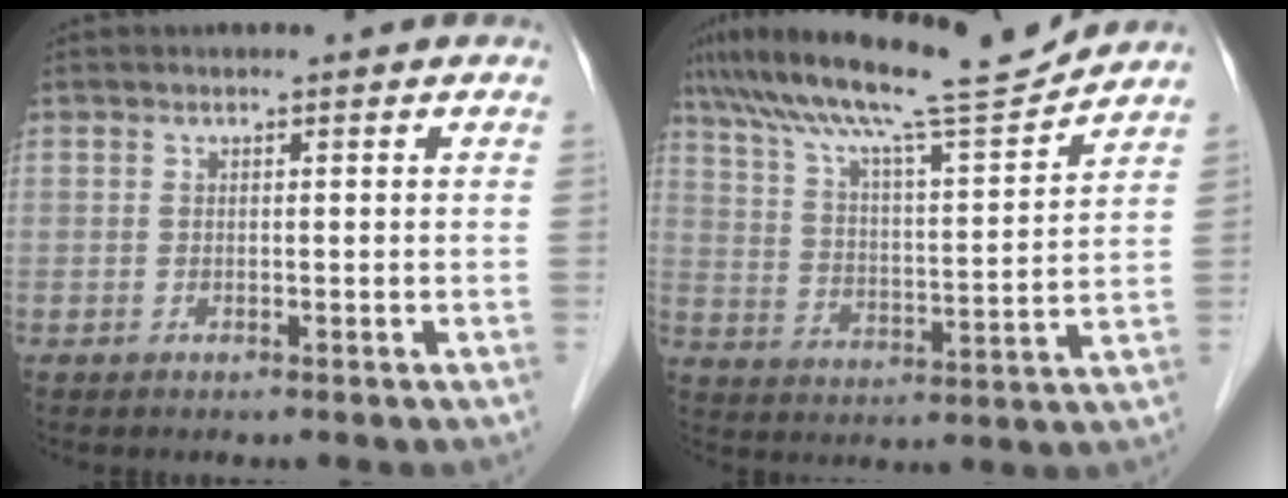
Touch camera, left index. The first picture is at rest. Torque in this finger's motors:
{"motor_torque": [0.04, -0.29, 0.28, 0.17]}